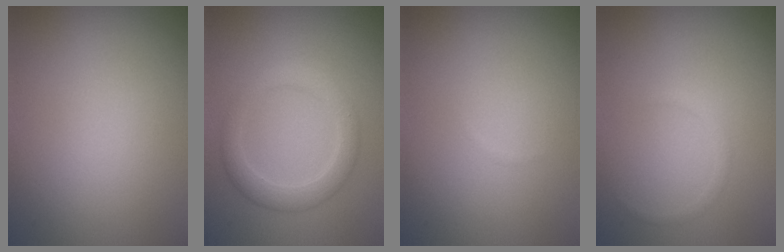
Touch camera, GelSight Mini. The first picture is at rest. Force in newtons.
{"total": 2.9, "press": 2.9, "slide": 0.2}
{"total": 0.0}
{"total": 0.7, "press": 0.7, "slide": 0.1}